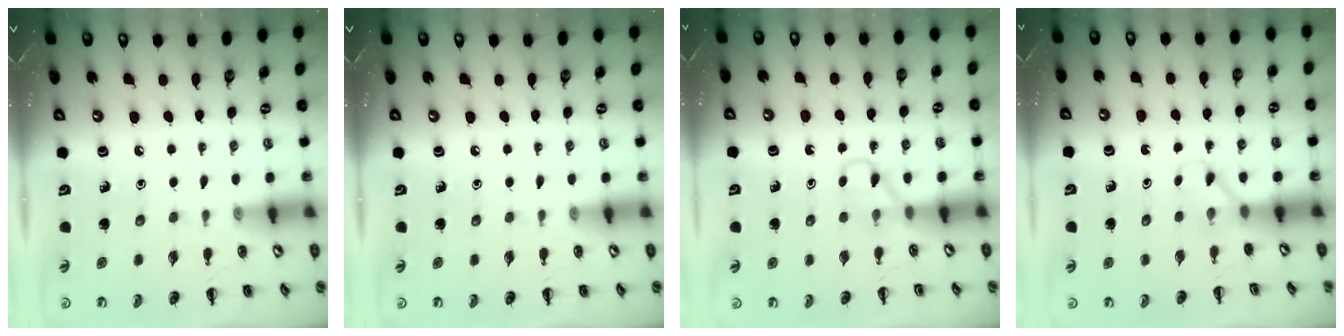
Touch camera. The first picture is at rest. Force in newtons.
{"total": 0.0}
{"total": 3.2, "press": 3.0, "slide": 1.0}
{"total": 2.8, "press": 2.6, "slide": 1.0}